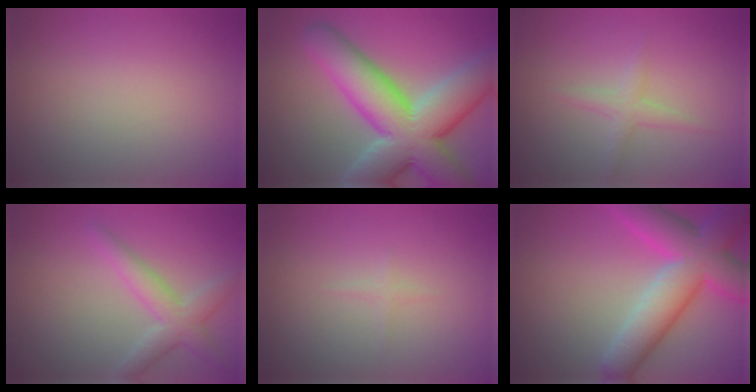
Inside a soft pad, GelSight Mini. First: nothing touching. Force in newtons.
{"total": 12.9, "press": 12.9, "slide": 0.8}
{"total": 1.6, "press": 1.6, "slide": 0.1}
{"total": 3.5, "press": 3.5, "slide": 0.2}
{"total": 0.6, "press": 0.6, "slide": 0.0}
{"total": 9.0, "press": 9.0, "slide": 0.7}